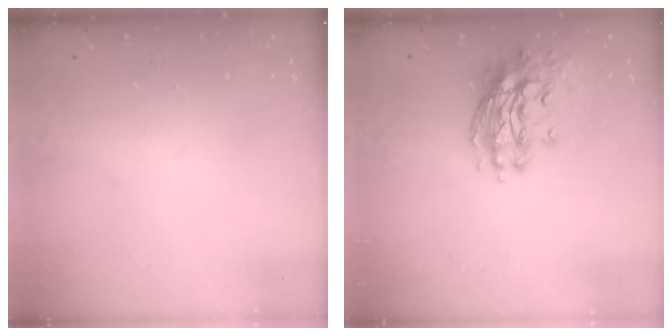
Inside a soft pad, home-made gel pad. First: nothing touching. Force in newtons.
{"total": 11.8, "press": 11.7, "slide": 1.3}